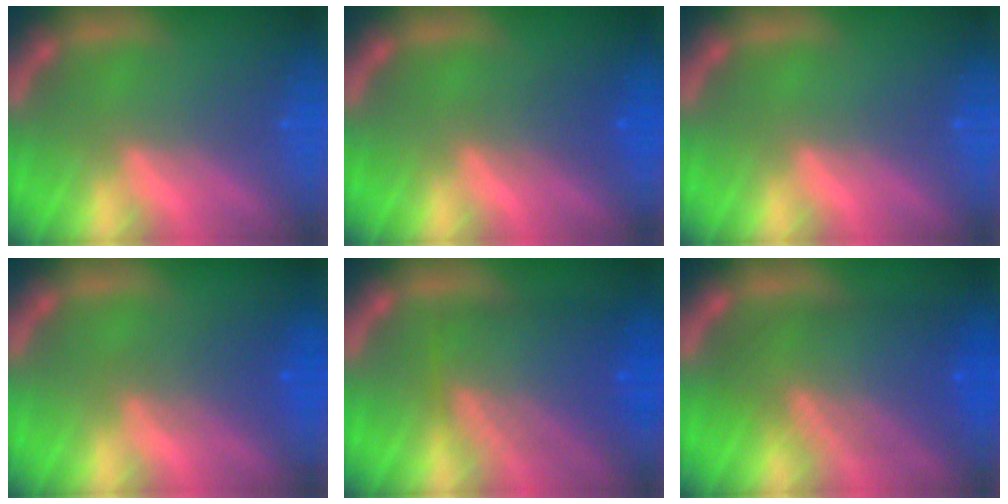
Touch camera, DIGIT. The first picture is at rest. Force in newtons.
{"total": 1.9}
{"total": 0.0}
{"total": 3.0}
{"total": 8.0}
{"total": 8.5}